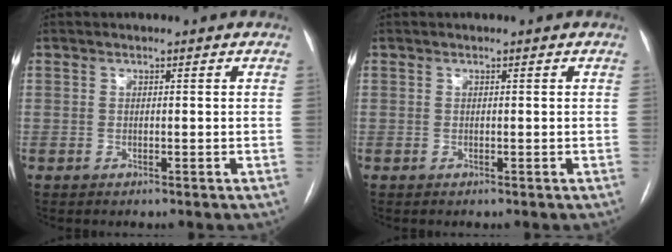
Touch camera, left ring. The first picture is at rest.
{"total": 0.0}